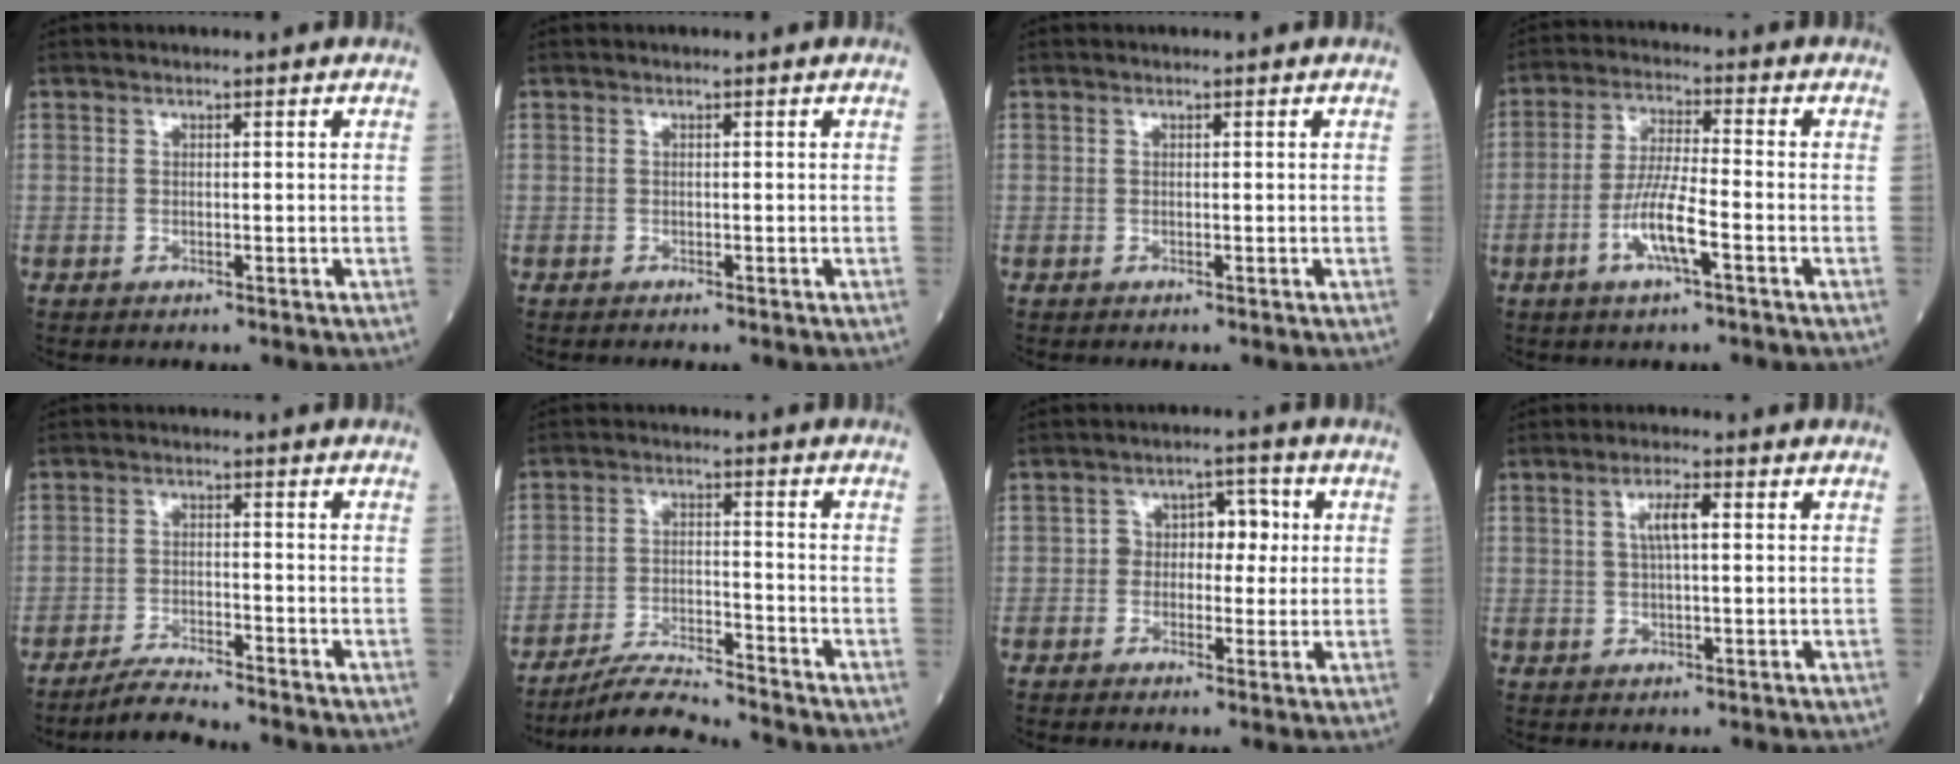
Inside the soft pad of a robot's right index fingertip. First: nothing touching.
{"total": 0.0}
{"total": 0.0}
{"total": 7.6, "force": [-3.0, 0.7, 7.0], "torque": [-0.137, -0.002, -0.061]}
{"total": 4.3, "force": [-4.1, -0.7, 1.1], "torque": [-0.025, -0.020, -0.076]}
{"total": 6.9, "force": [-6.7, -0.7, 1.5], "torque": [-0.030, -0.012, -0.122]}
{"total": 5.7, "force": [0.5, 3.7, 4.4], "torque": [-0.055, 0.026, 0.007]}
{"total": 3.7, "force": [0.9, 0.7, 3.5], "torque": [-0.067, 0.006, 0.017]}